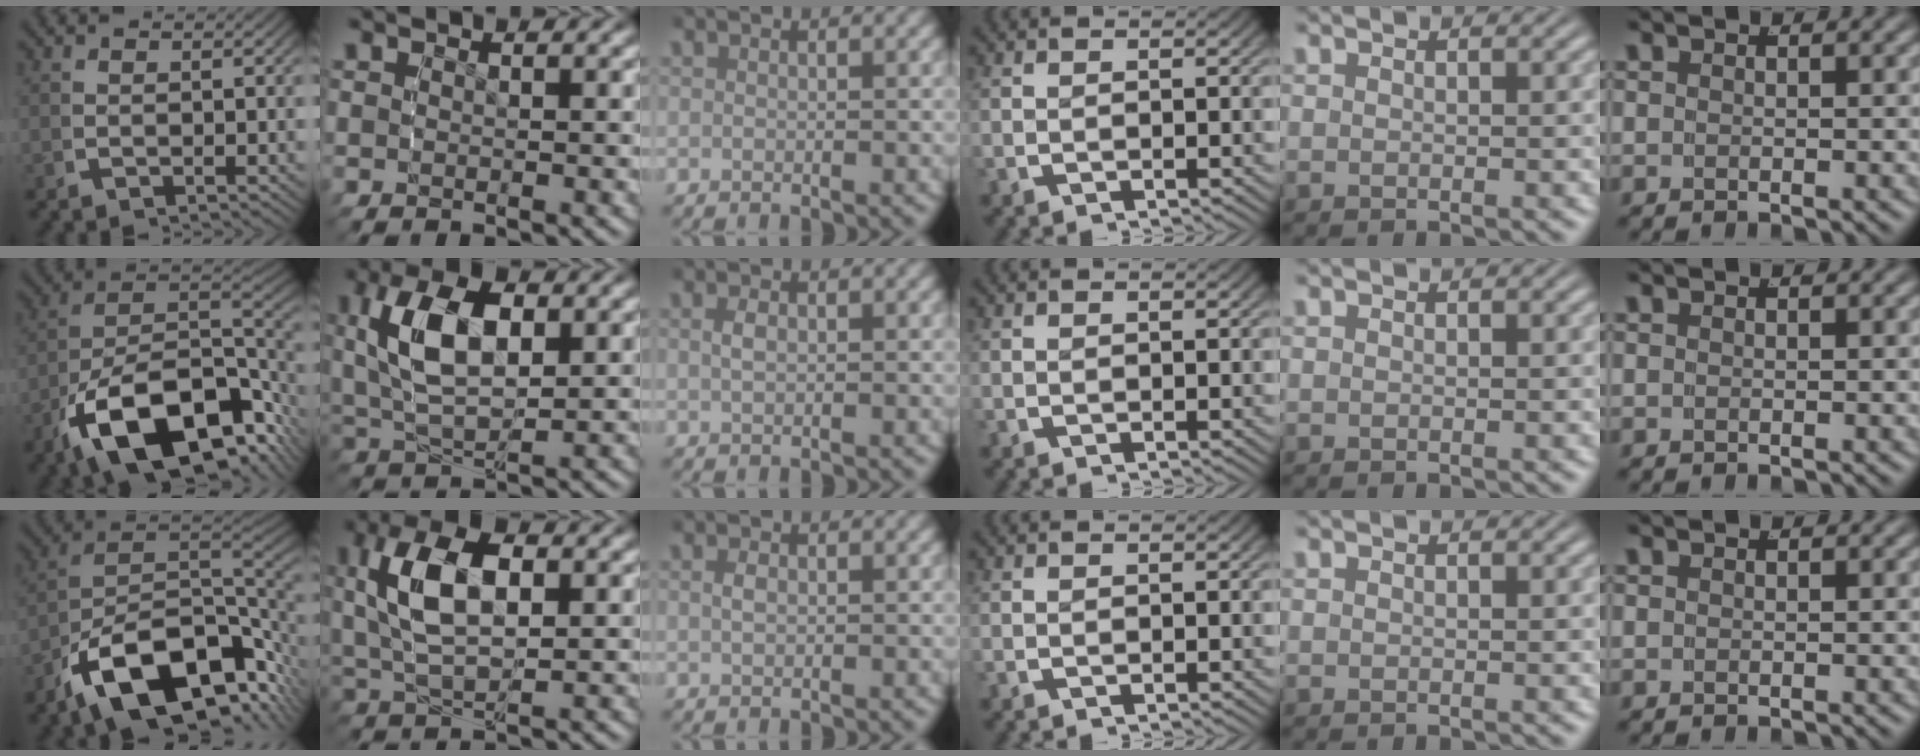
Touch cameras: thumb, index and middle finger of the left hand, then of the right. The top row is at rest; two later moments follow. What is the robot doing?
{"motion": "grasp_and_lifting", "object": "bowl"}